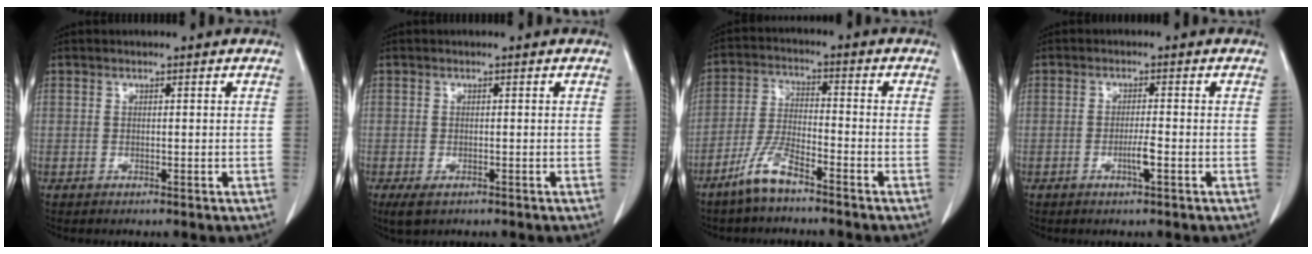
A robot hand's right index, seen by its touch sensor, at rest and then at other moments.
{"total": 2.6, "force": [-1.5, 1.2, 1.8], "torque": [-0.036, -0.007, -0.017]}
{"total": 6.8, "force": [-5.0, 1.0, 4.5], "torque": [-0.102, -0.008, -0.103]}
{"total": 2.5, "force": [-1.0, -0.1, 2.3], "torque": [-0.046, -0.003, -0.018]}